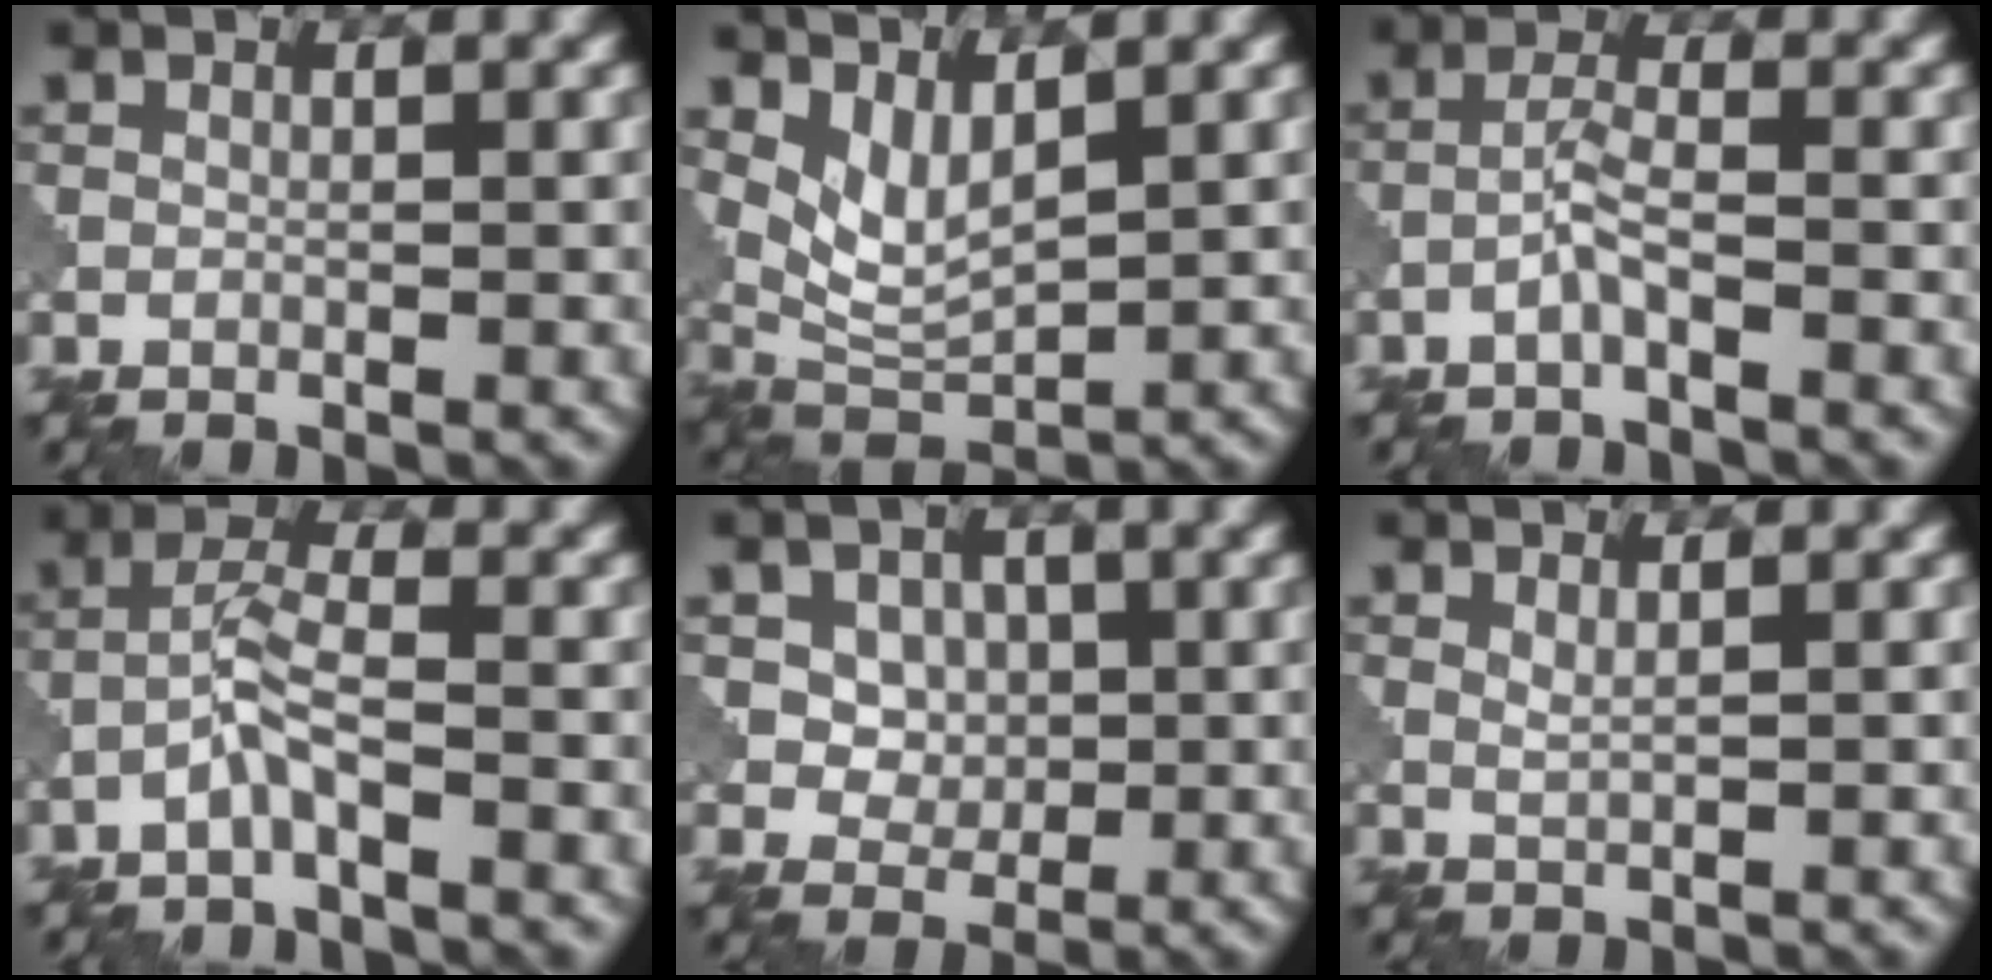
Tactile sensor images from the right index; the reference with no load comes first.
{"total": 3.9, "force": [1.9, 1.6, 2.9], "torque": [-0.067, -0.013, 0.048]}
{"total": 2.0, "force": [-1.1, 0.3, 1.6], "torque": [-0.033, 0.008, -0.025]}
{"total": 2.7, "force": [-1.5, 0.4, 2.2], "torque": [-0.049, 0.010, -0.037]}
{"total": 4.6, "force": [1.6, 3.7, 2.3], "torque": [-0.046, 0.001, 0.033]}
{"total": 0.9, "force": [0.7, 0.2, 0.5], "torque": [-0.013, -0.001, 0.016]}